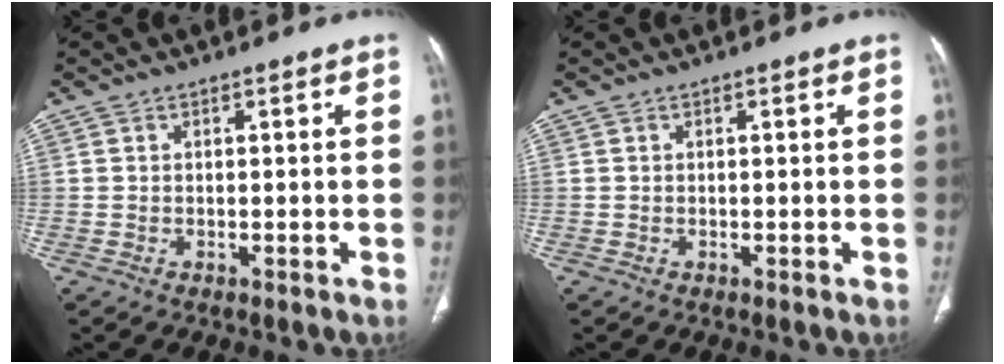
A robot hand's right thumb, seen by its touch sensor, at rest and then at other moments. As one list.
[{"total": 0.0}]